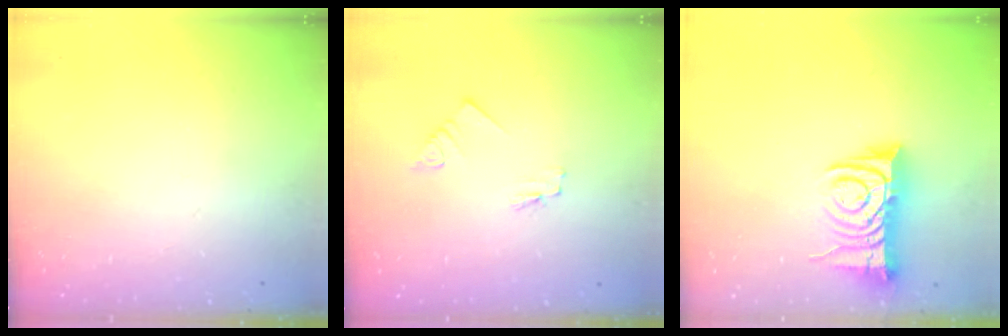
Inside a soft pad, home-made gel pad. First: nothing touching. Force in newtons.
{"total": 1.2, "press": 1.2, "slide": 0.1}
{"total": 10.7, "press": 10.6, "slide": 1.2}